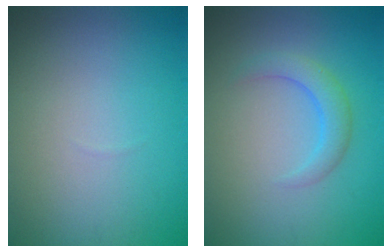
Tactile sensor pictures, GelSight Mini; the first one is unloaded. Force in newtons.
{"total": 2.4, "press": 2.4, "slide": 0.1}